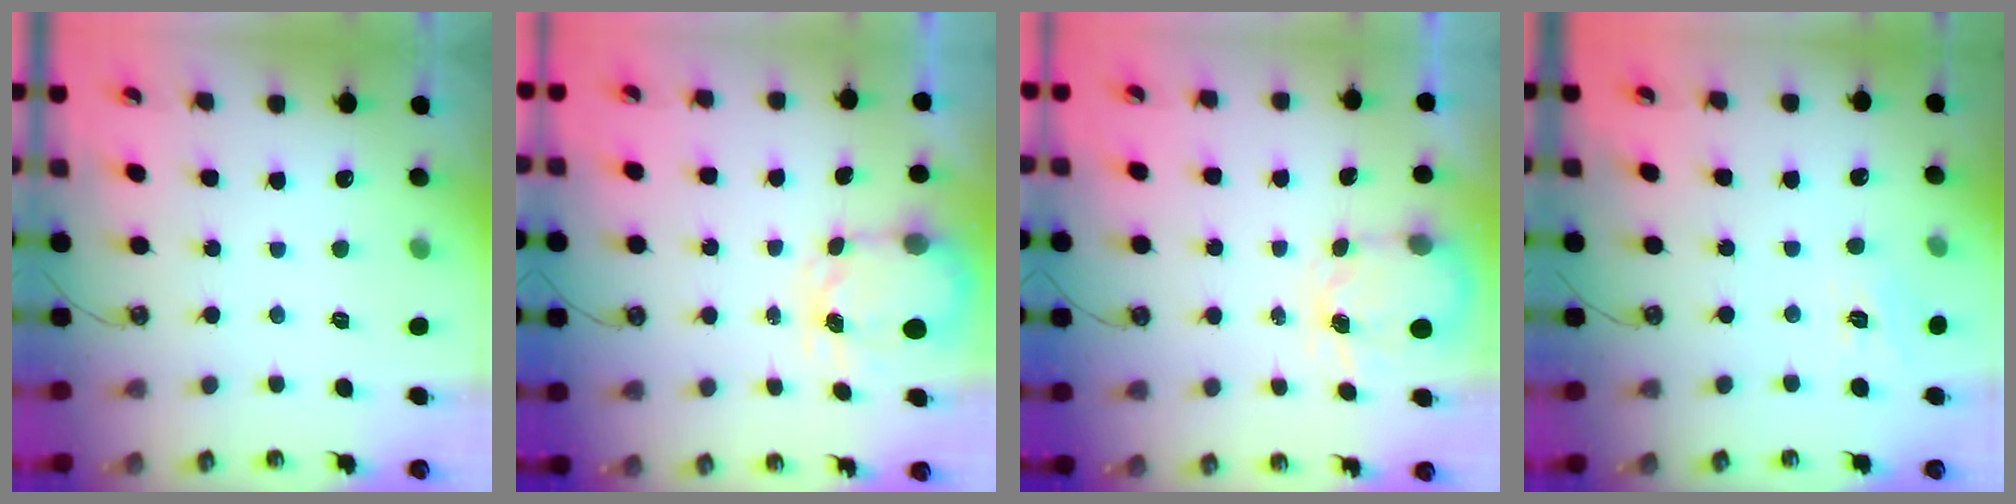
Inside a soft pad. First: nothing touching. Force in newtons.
{"total": 3.8, "press": 3.8, "slide": 0.6}
{"total": 3.6, "press": 3.5, "slide": 0.5}
{"total": 7.5, "press": 7.5, "slide": 0.8}